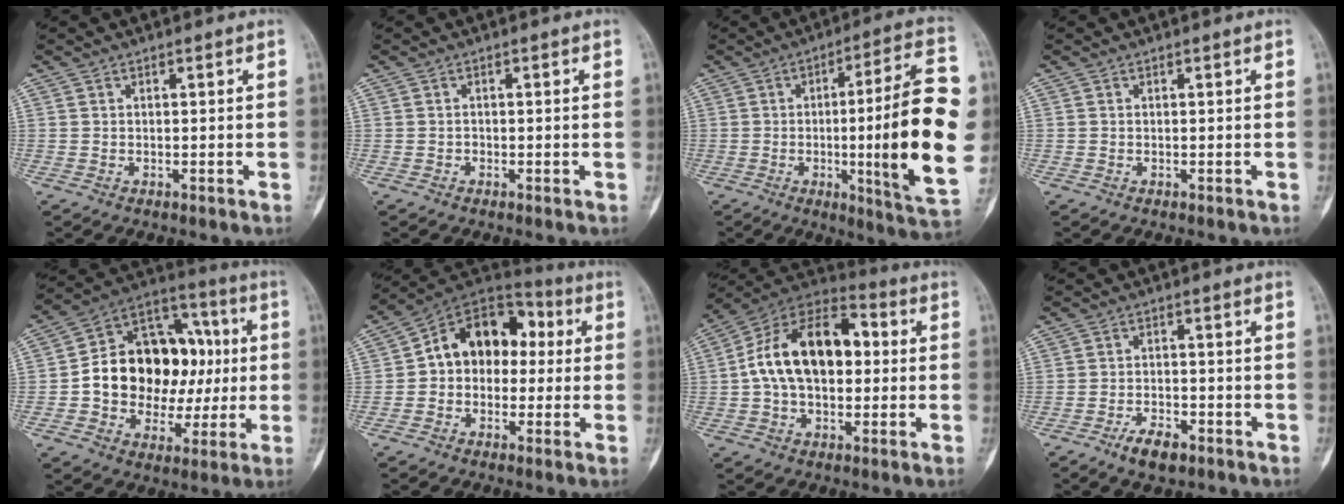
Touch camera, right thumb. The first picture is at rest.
{"total": 0.5, "force": [-0.2, 0.4, 0.3], "torque": [0.000, 0.002, -0.008]}
{"total": 23.4, "force": [-1.3, 2.5, 23.2], "torque": [-0.329, 0.004, -0.020]}
{"total": 0.0}
{"total": 22.7, "force": [0.6, 16.3, 15.8], "torque": [-0.201, 0.043, 0.018]}
{"total": 14.6, "force": [1.0, 10.9, 9.8], "torque": [-0.101, 0.047, 0.001]}
{"total": 19.0, "force": [1.2, 11.8, 14.8], "torque": [-0.231, 0.039, 0.012]}
{"total": 5.4, "force": [-3.4, 2.4, 3.5], "torque": [-0.058, 0.015, -0.056]}